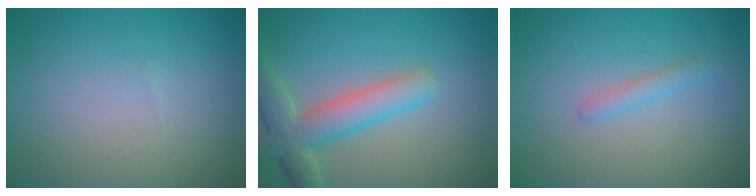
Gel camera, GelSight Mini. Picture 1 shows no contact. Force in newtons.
{"total": 5.4, "press": 5.4, "slide": 0.4}
{"total": 1.4, "press": 1.4, "slide": 0.0}